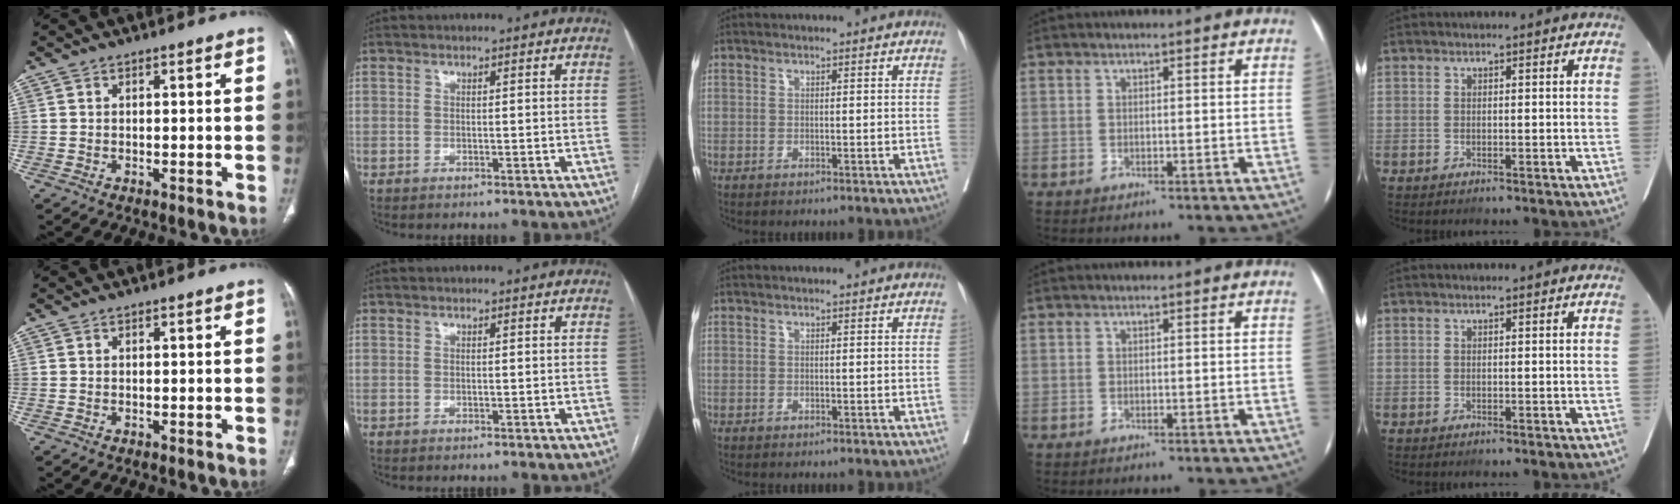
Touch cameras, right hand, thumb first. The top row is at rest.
{}